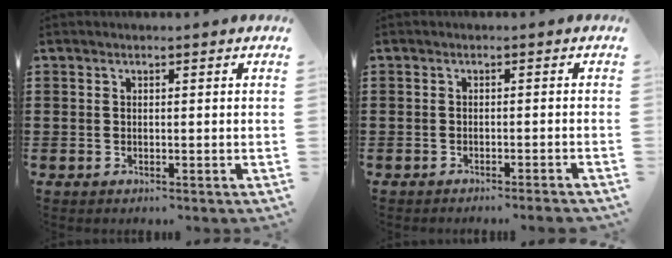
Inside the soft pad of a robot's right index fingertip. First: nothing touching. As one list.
[{"total": 1.3, "force": [-1.2, -0.2, 0.4], "torque": [-0.008, 0.001, -0.023]}]